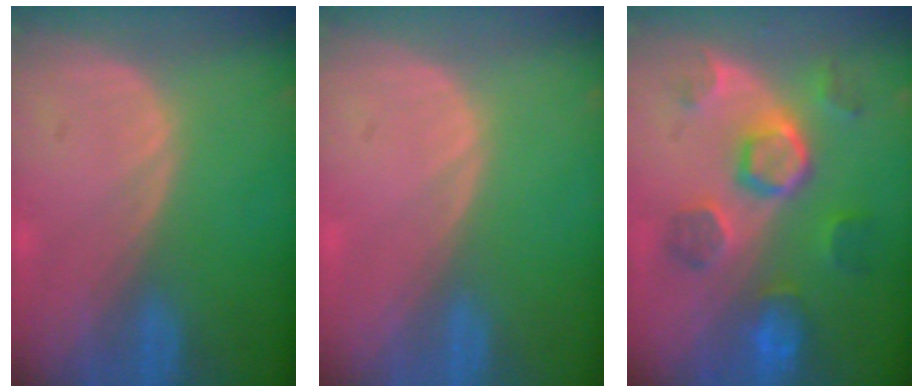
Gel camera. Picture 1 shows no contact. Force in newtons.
{"total": 0.6, "press": 0.1, "slide": 0.6}
{"total": 8.3, "press": 8.2, "slide": 1.2}